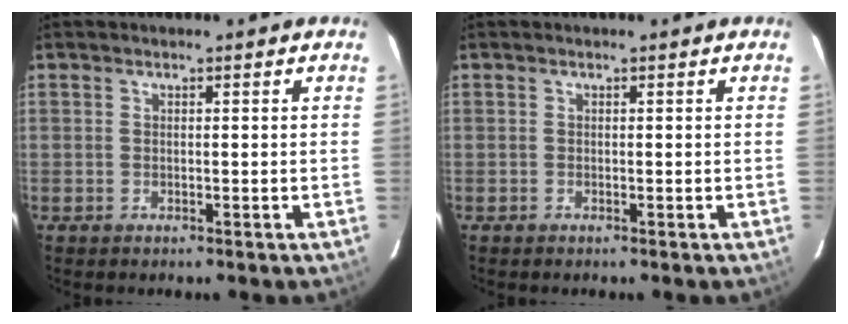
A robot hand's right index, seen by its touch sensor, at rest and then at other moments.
{"total": 0.0}